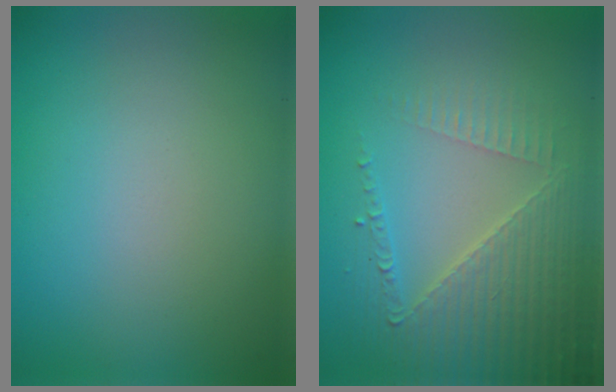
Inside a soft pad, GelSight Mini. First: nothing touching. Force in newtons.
{"total": 4.1, "press": 4.0, "slide": 0.6}